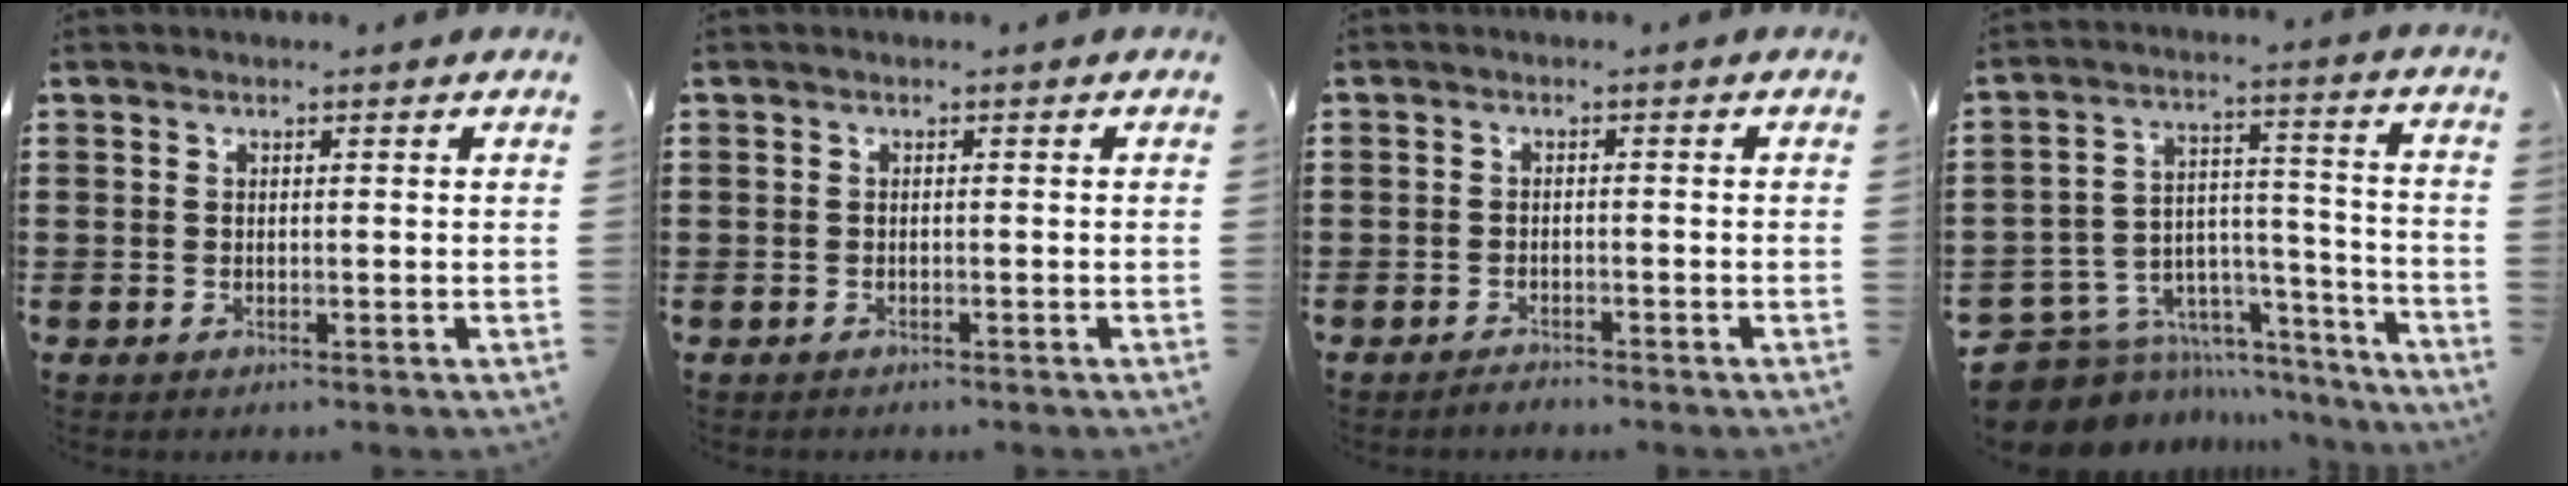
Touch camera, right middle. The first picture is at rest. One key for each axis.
{"total": 0.8, "fx": -0.7, "fy": 0.5, "fz": -0.1, "tx": 0.001, "ty": 0.004, "tz": -0.016}
{"total": 1.6, "fx": -1.6, "fy": 0.4, "fz": -0.1, "tx": -0.003, "ty": 0.006, "tz": -0.035}
{"total": 7.9, "fx": -6.2, "fy": 4.8, "fz": 1.1, "tx": -0.038, "ty": 0.000, "tz": -0.112}